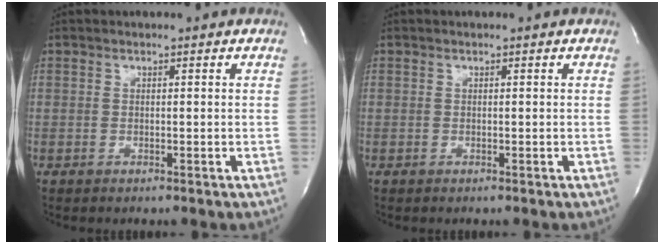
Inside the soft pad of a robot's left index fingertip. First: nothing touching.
{"total": 0.0}